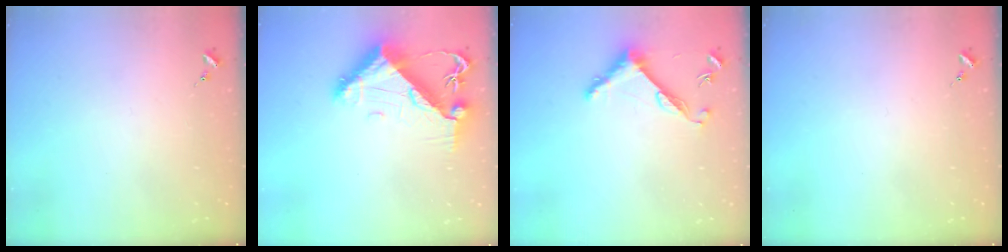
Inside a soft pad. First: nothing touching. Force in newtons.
{"total": 10.5, "press": 10.4, "slide": 1.3}
{"total": 7.5, "press": 7.5, "slide": 0.5}
{"total": 0.0}